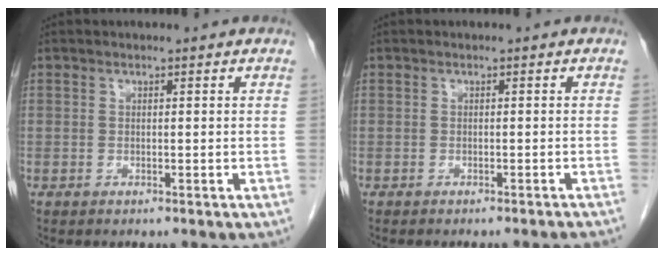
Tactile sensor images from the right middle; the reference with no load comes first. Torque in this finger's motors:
{"motor_torque": [0.04, -0.03, -0.02, 0.00]}